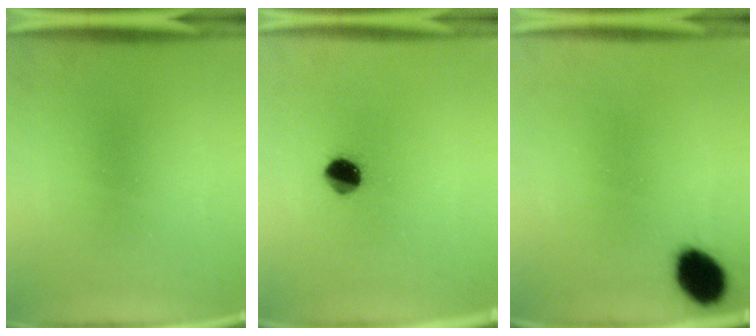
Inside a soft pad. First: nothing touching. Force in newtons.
{"total": 6.5}
{"total": 8.2}